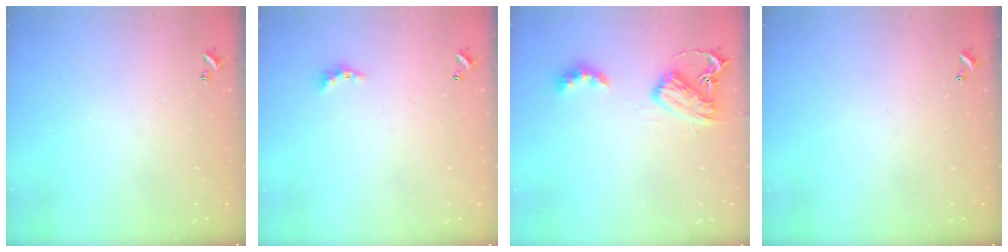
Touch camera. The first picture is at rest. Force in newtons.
{"total": 2.5, "press": 2.5, "slide": 0.6}
{"total": 6.7, "press": 6.7, "slide": 0.8}
{"total": 0.0}